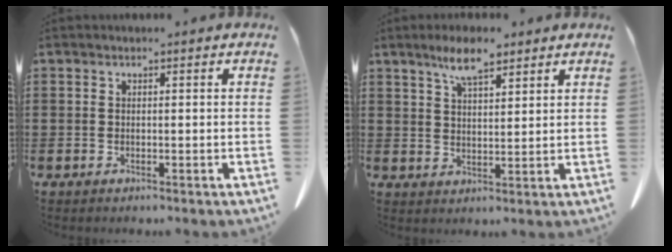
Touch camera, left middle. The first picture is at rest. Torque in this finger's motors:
{"motor_torque": [0.31, -0.26, 0.32, 0.05]}